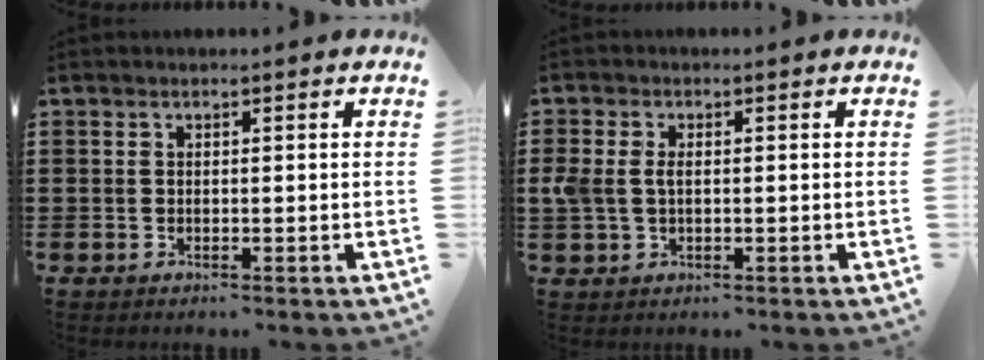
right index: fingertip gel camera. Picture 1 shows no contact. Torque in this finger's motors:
{"motor_torque": [0.21, -0.19, 0.11, 0.07]}